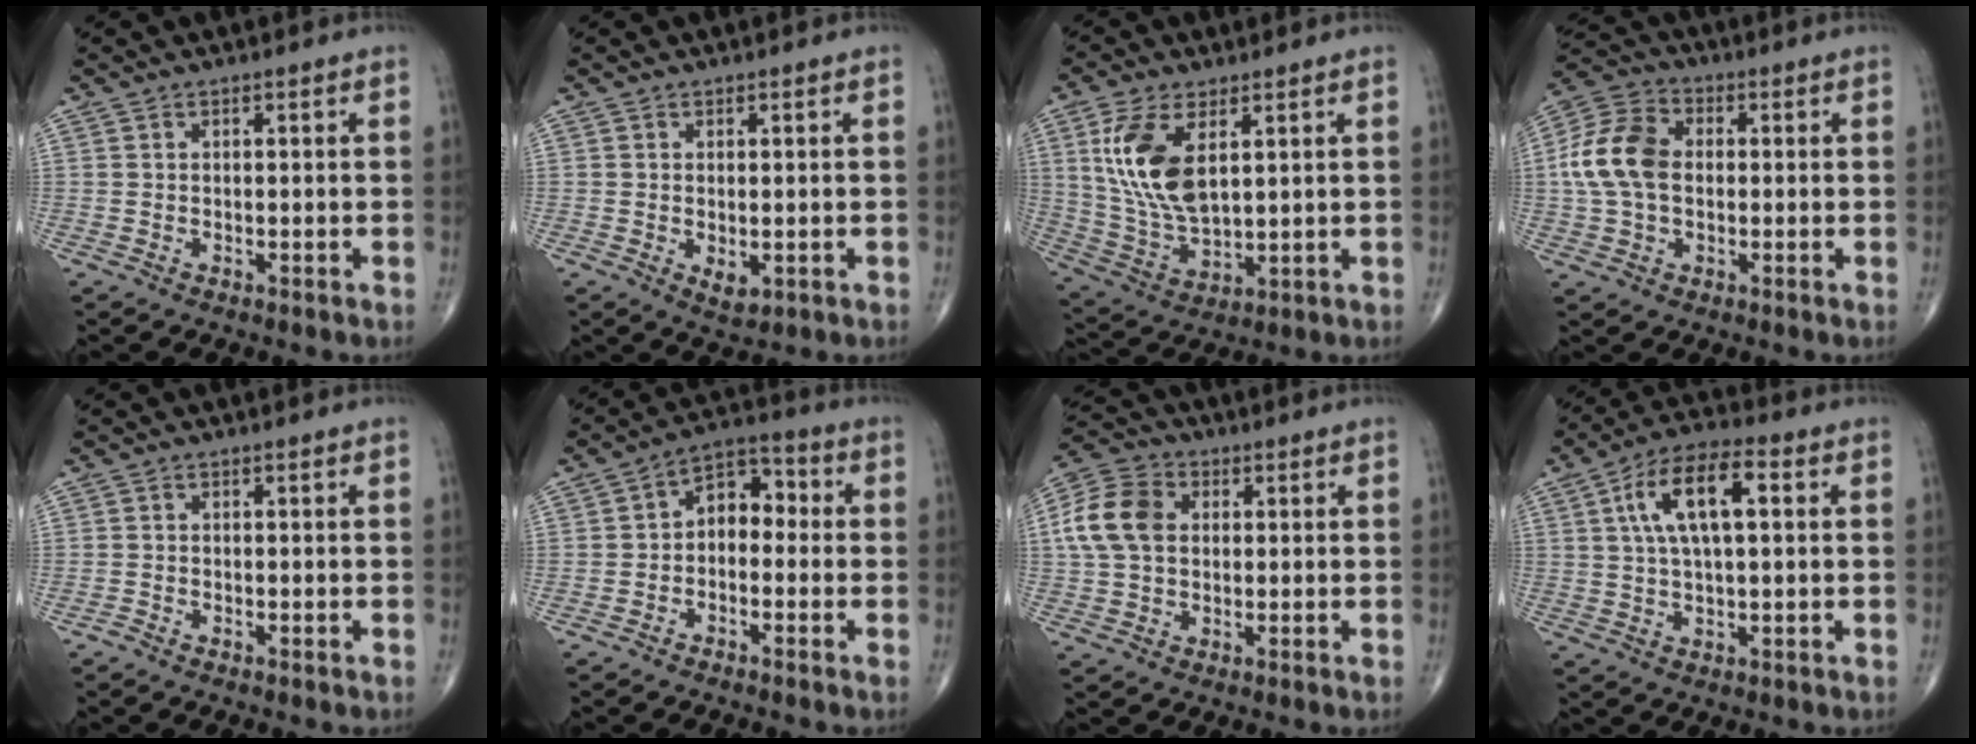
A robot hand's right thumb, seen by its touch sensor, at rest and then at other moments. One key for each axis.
{"total": 2.8, "fx": -0.5, "fy": 1.6, "fz": 2.3, "tx": -0.033, "ty": -0.007, "tz": -0.001}
{"total": 13.8, "fx": 4.4, "fy": 6.9, "fz": 11.2, "tx": -0.226, "ty": -0.017, "tz": 0.096}
{"total": 12.0, "fx": 0.4, "fy": 8.2, "fz": 8.7, "tx": -0.172, "ty": 0.027, "tz": 0.000}
{"total": 0.6, "fx": -0.5, "fy": 0.1, "fz": 0.2, "tx": -0.008, "ty": -0.002, "tz": -0.016}
{"total": 7.2, "fx": -0.7, "fy": 5.0, "fz": 5.1, "tx": -0.050, "ty": 0.037, "tz": -0.031}
{"total": 10.8, "fx": 1.6, "fy": 7.9, "fz": 7.2, "tx": -0.138, "ty": 0.019, "tz": 0.023}
{"total": 12.2, "fx": 2.9, "fy": 5.0, "fz": 10.7, "tx": -0.190, "ty": 0.020, "tz": 0.047}